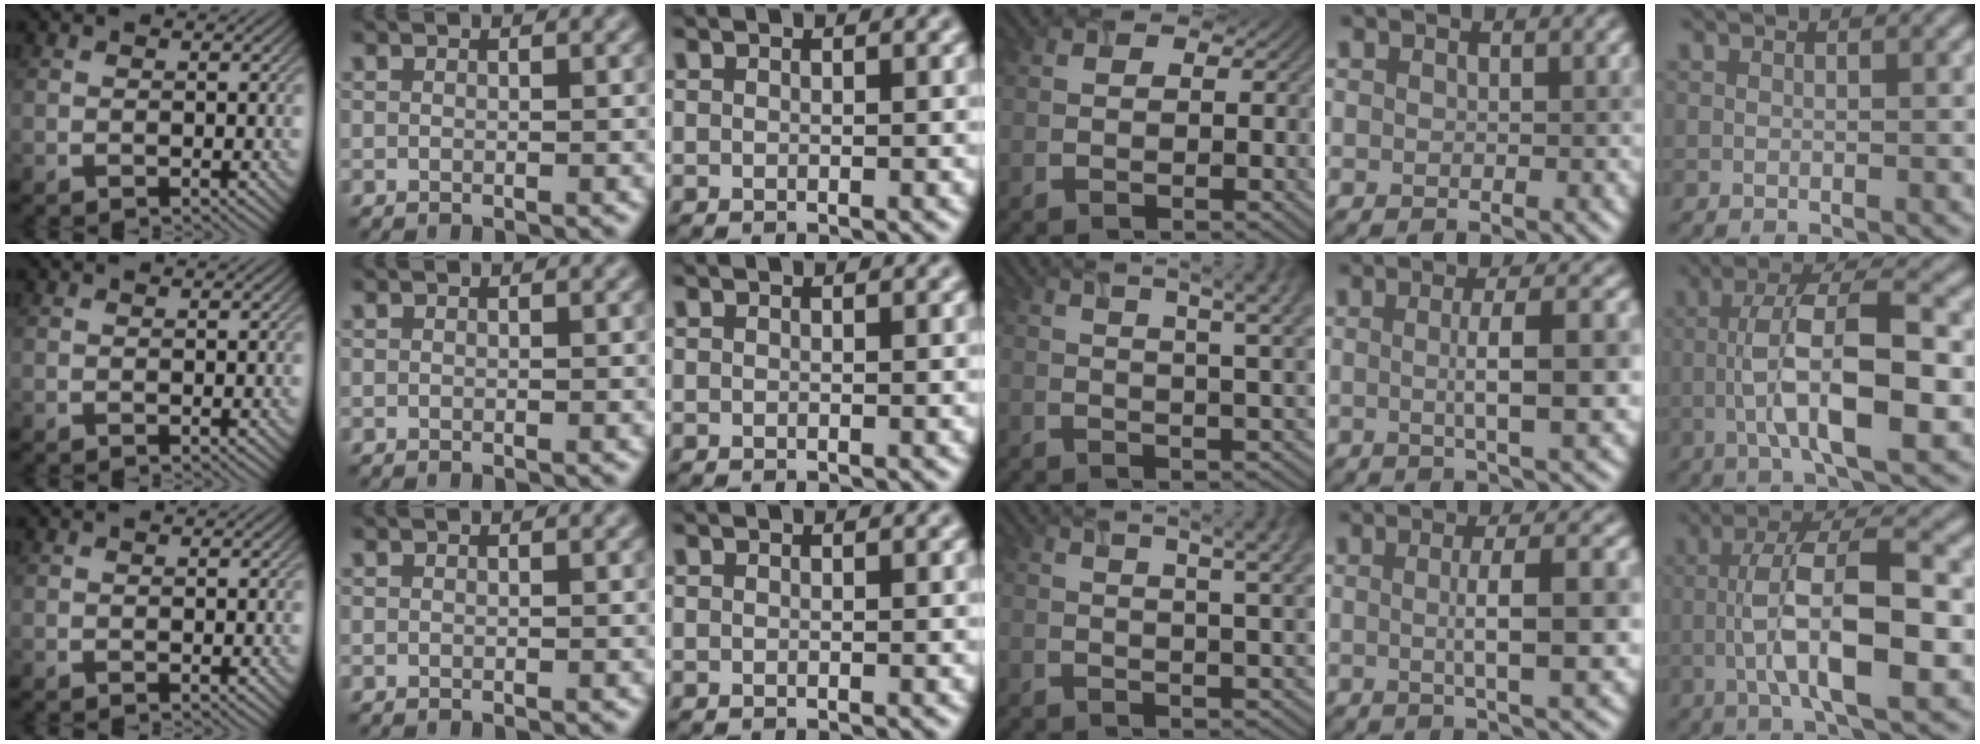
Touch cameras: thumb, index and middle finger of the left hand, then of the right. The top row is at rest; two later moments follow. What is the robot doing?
{"motion": "screw", "object": "timer"}